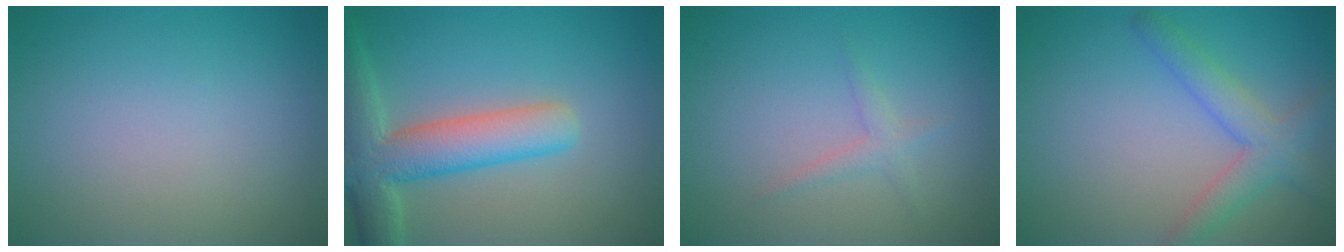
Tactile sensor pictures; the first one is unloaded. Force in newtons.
{"total": 7.0, "press": 7.0, "slide": 0.5}
{"total": 1.3, "press": 1.3, "slide": 0.1}
{"total": 3.6, "press": 3.6, "slide": 0.2}